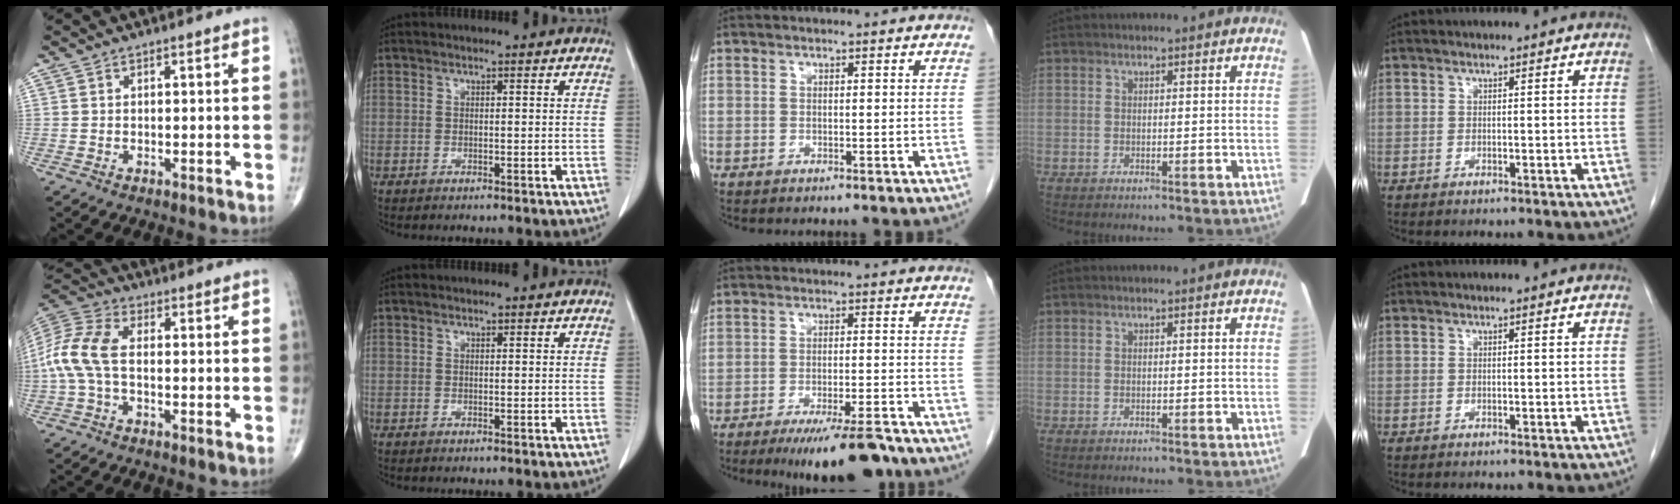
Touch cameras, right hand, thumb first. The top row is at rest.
{"thumb": {"total": 10.1, "force": [-0.7, 5.5, 8.5], "torque": [-0.197, 0.028, -0.021]}, "middle": {"total": 10.8, "force": [-8.6, 1.4, 6.2], "torque": [-0.084, -0.012, -0.132]}}